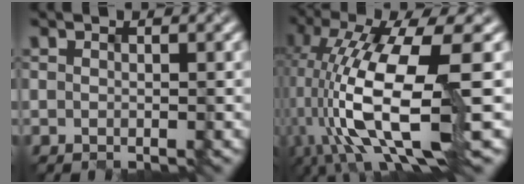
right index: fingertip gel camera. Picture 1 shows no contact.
{"total": 12.7, "force": [-3.0, 4.1, 11.6], "torque": [-0.236, -0.011, -0.046]}